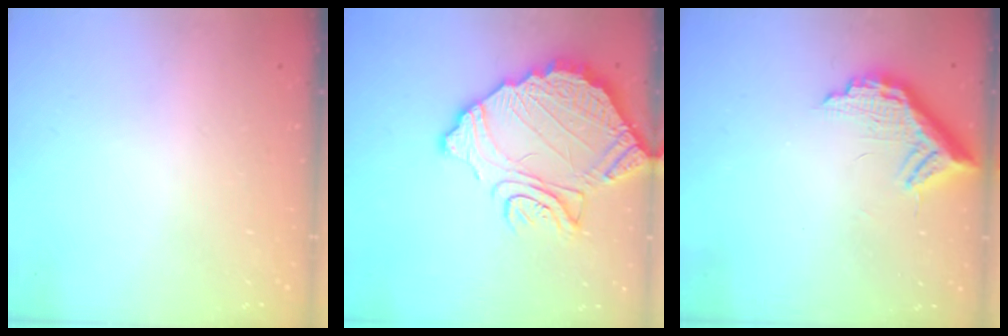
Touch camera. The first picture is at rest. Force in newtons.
{"total": 15.6, "press": 15.6, "slide": 1.5}
{"total": 11.2, "press": 11.2, "slide": 0.9}